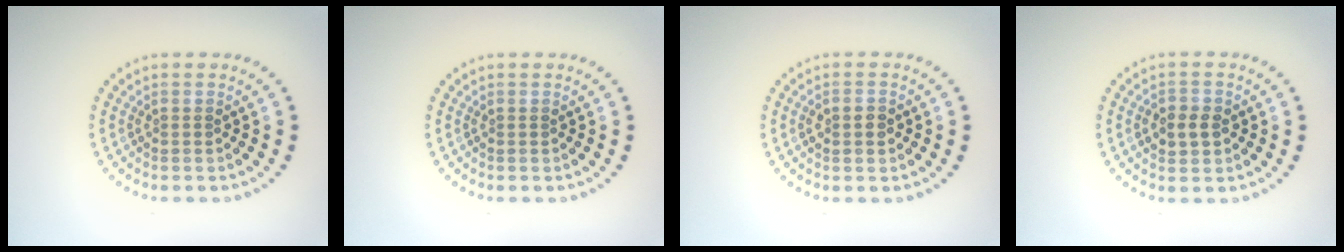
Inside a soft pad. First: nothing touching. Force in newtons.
{"total": 0.0}
{"total": 1.2, "press": 1.2, "slide": 0.2}
{"total": 2.4, "press": 2.3, "slide": 0.4}